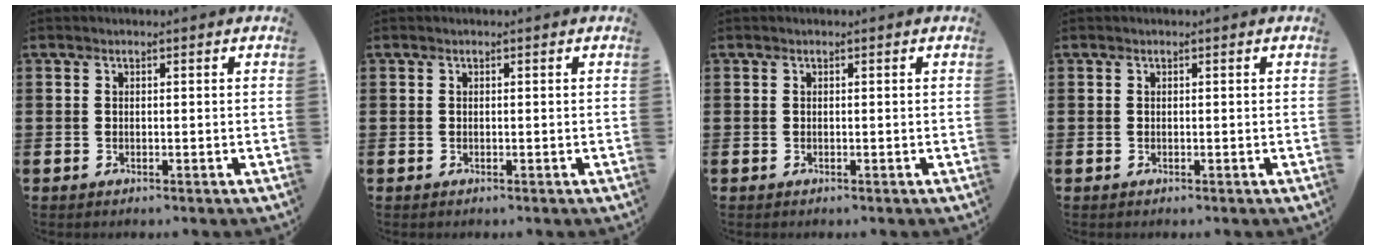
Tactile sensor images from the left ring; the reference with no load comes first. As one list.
[{"total": 0.0}, {"total": 0.0}, {"total": 0.0}]